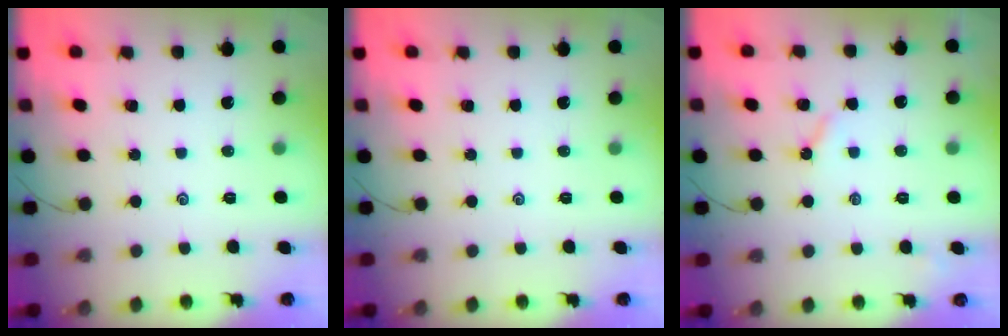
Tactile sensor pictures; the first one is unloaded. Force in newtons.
{"total": 0.0}
{"total": 2.8, "press": 2.8, "slide": 0.5}